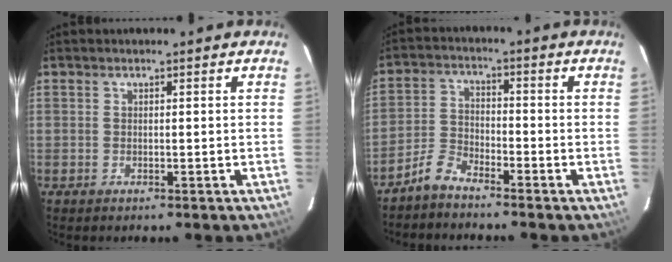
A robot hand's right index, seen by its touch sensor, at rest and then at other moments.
{"total": 4.7, "force": [-4.1, 1.4, 1.7], "torque": [-0.040, 0.012, -0.090]}